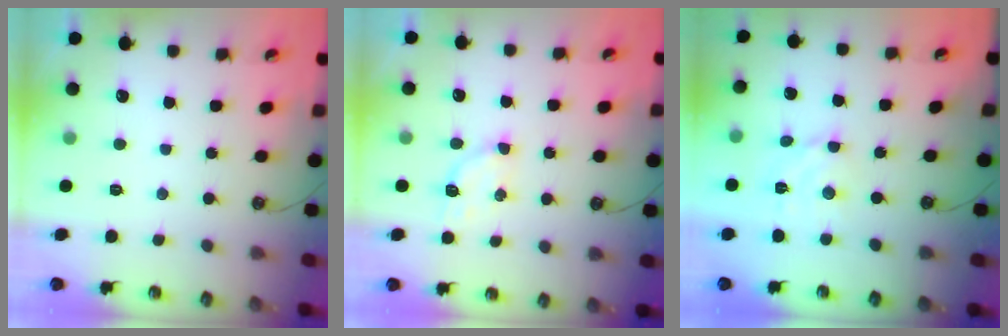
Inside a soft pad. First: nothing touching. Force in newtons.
{"total": 3.8, "press": 3.8, "slide": 0.5}
{"total": 5.5, "press": 5.5, "slide": 0.3}